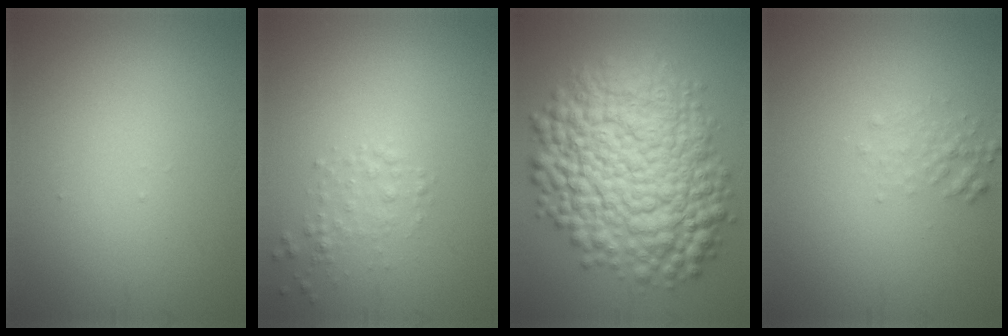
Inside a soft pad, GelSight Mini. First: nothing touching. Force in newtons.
{"total": 1.4, "press": 1.4, "slide": 0.1}
{"total": 14.5, "press": 14.5, "slide": 0.3}
{"total": 1.4, "press": 1.4, "slide": 0.1}